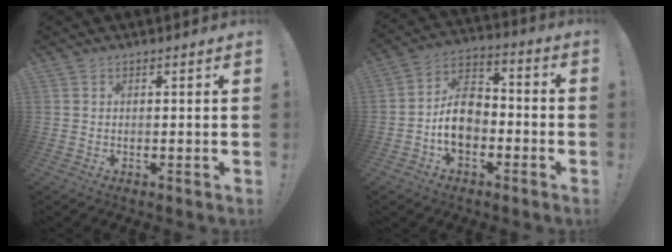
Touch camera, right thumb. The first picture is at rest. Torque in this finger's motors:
{"motor_torque": [1.57, 1.07, 0.05, 0.04, 0.03]}